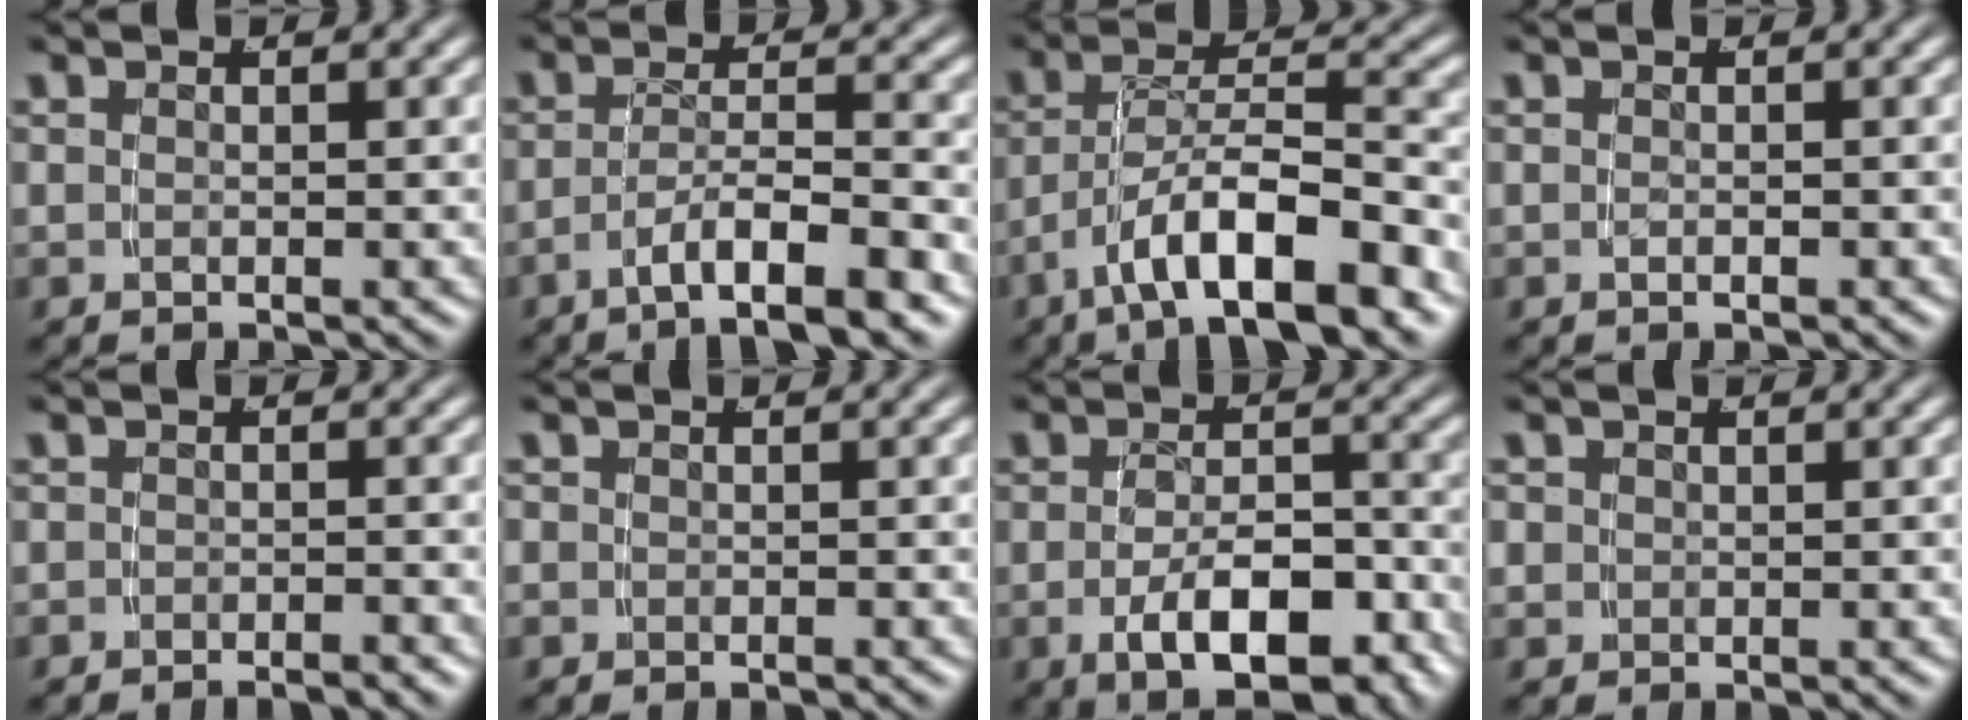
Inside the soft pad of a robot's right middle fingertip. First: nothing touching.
{"total": 5.5, "force": [-3.6, 1.1, 4.0], "torque": [-0.058, -0.008, -0.056]}
{"total": 7.3, "force": [-4.0, 2.3, 5.7], "torque": [-0.083, -0.002, -0.061]}
{"total": 0.7, "force": [-0.5, -0.3, 0.2], "torque": [-0.007, -0.002, -0.006]}
{"total": 1.8, "force": [-1.8, 0.0, 0.0], "torque": [0.006, -0.001, -0.031]}
{"total": 0.8, "force": [-0.5, 0.6, 0.0], "torque": [-0.002, -0.002, -0.011]}
{"total": 7.4, "force": [-3.4, 3.1, 5.8], "torque": [-0.089, -0.022, -0.044]}
{"total": 1.7, "force": [-0.1, 1.7, 0.4], "torque": [-0.014, -0.007, 0.000]}